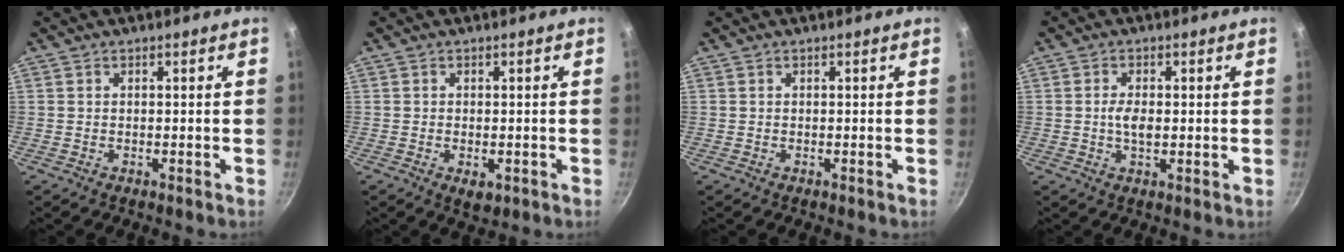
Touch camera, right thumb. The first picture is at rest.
{"total": 2.6, "force": [-0.9, 1.5, 2.0], "torque": [-0.027, -0.001, -0.006]}
{"total": 0.0}
{"total": 3.3, "force": [0.2, 1.6, 2.9], "torque": [-0.054, -0.003, 0.001]}